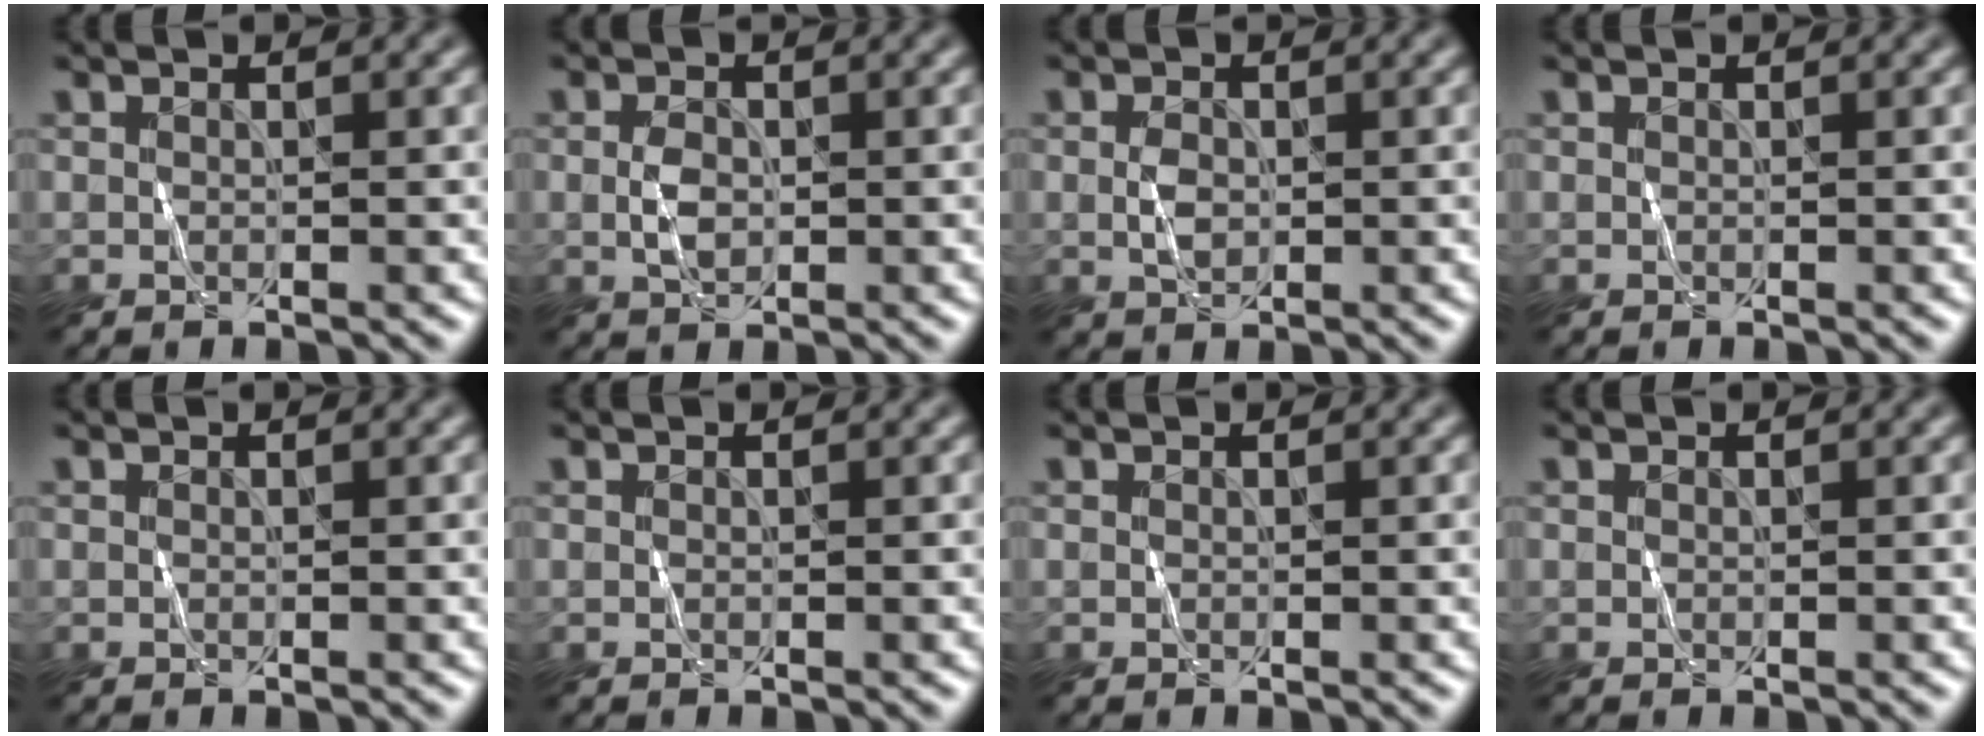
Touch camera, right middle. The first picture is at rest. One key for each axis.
{"total": 1.6, "fx": -0.1, "fy": 1.2, "fz": 1.1, "tx": -0.028, "ty": 0.003, "tz": -0.002}
{"total": 1.3, "fx": -0.1, "fy": 1.0, "fz": 0.9, "tx": -0.022, "ty": 0.003, "tz": -0.002}
{"total": 0.0}
{"total": 0.0}
{"total": 0.0}
{"total": 0.0}
{"total": 0.0}